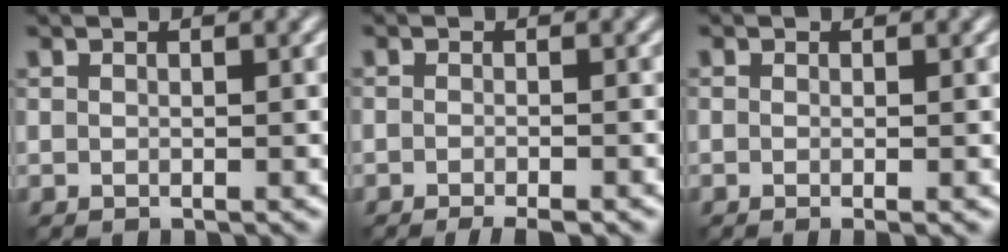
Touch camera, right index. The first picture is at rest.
{"total": 2.4, "force": [-1.7, 0.5, 1.7], "torque": [-0.015, 0.001, -0.017]}
{"total": 1.1, "force": [-0.4, 0.2, 1.0], "torque": [-0.009, 0.000, -0.006]}